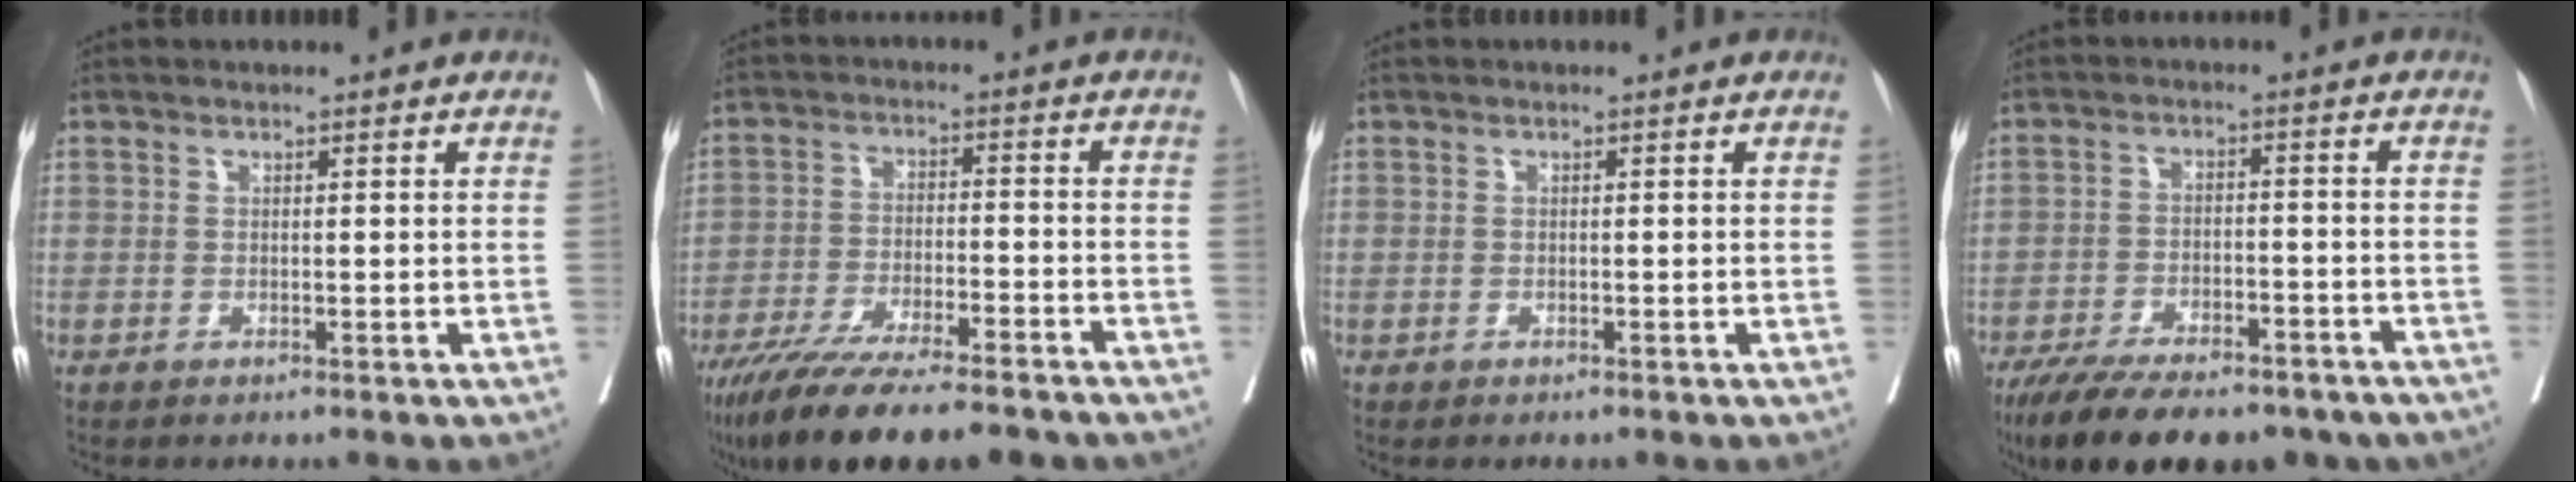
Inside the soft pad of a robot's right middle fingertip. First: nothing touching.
{"total": 19.1, "force": [-15.5, 3.1, 10.6], "torque": [-0.158, -0.029, -0.242]}
{"total": 0.0}
{"total": 20.8, "force": [-16.1, 7.2, 10.9], "torque": [-0.179, -0.012, -0.227]}